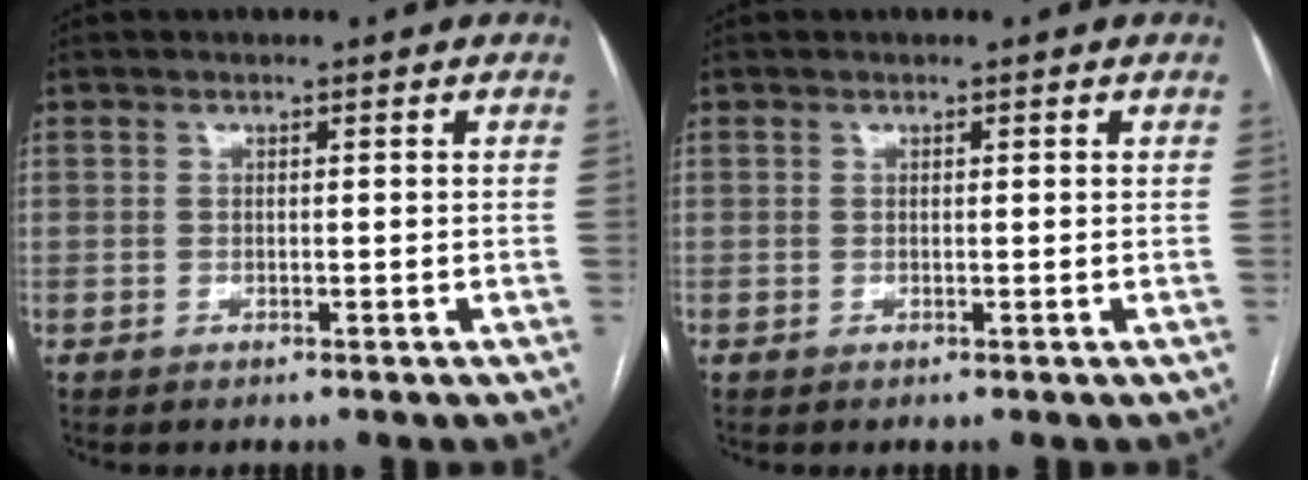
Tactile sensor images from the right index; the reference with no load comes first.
{"total": 0.0}